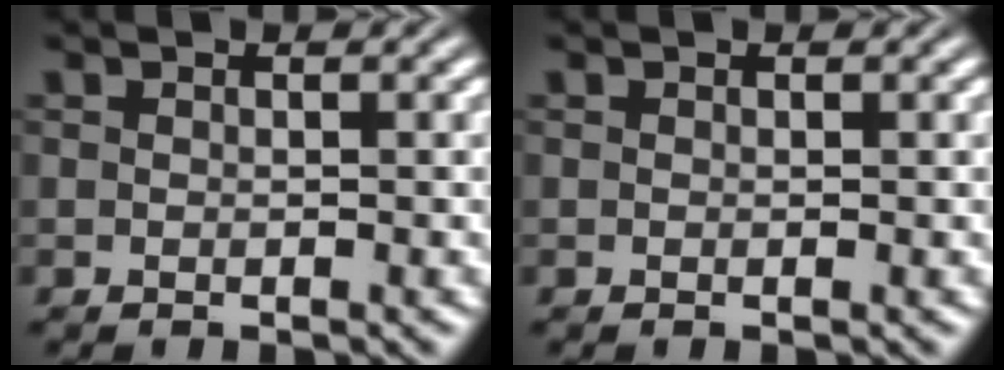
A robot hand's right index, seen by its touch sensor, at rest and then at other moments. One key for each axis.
{"total": 0.0}